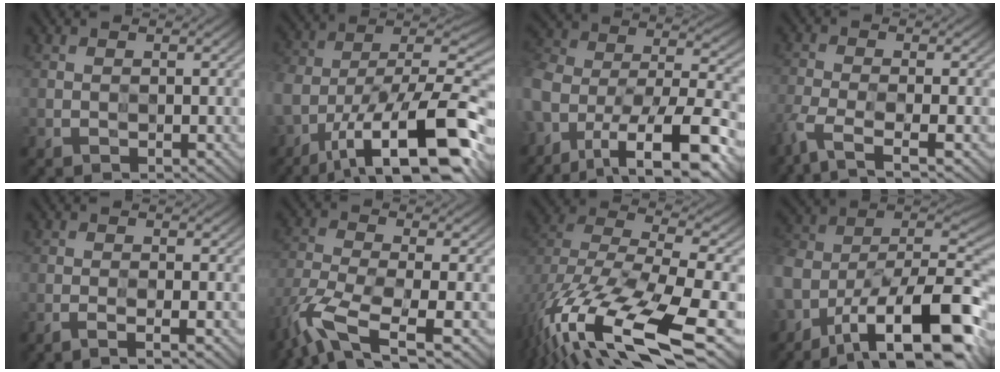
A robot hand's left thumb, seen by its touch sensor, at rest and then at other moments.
{"total": 18.2, "force": [-11.4, 7.0, 12.3], "torque": [-0.224, -0.014, -0.199]}
{"total": 14.0, "force": [-9.9, 6.3, 7.7], "torque": [-0.191, -0.014, -0.165]}
{"total": 4.8, "force": [-3.9, 0.7, 2.7], "torque": [-0.064, -0.011, -0.084]}
{"total": 1.7, "force": [-1.5, -0.6, 0.6], "torque": [-0.013, -0.002, -0.033]}
{"total": 8.7, "force": [-6.1, 2.2, 5.8], "torque": [-0.130, -0.021, -0.120]}
{"total": 15.8, "force": [-8.7, 6.6, 11.4], "torque": [-0.258, -0.037, -0.137]}
{"total": 18.3, "force": [-11.2, 8.7, 11.5], "torque": [-0.226, -0.014, -0.185]}